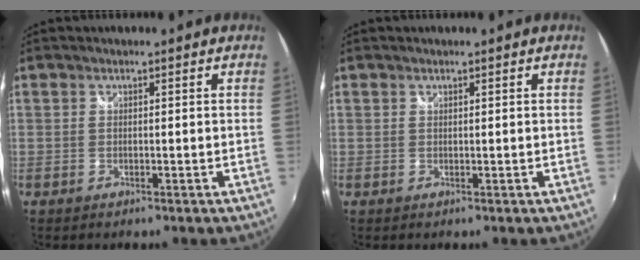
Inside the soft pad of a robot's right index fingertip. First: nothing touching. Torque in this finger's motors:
{"motor_torque": [-0.28, 0.07, -0.49, -0.15]}